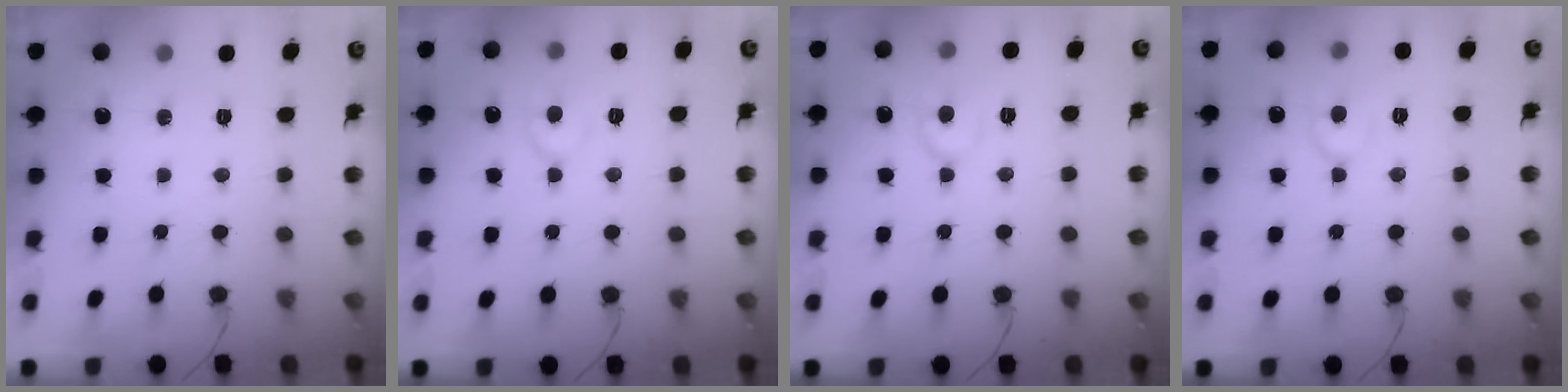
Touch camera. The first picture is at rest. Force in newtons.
{"total": 8.2, "press": 8.1, "slide": 0.8}
{"total": 8.9, "press": 8.9, "slide": 0.8}
{"total": 7.6, "press": 7.5, "slide": 0.8}